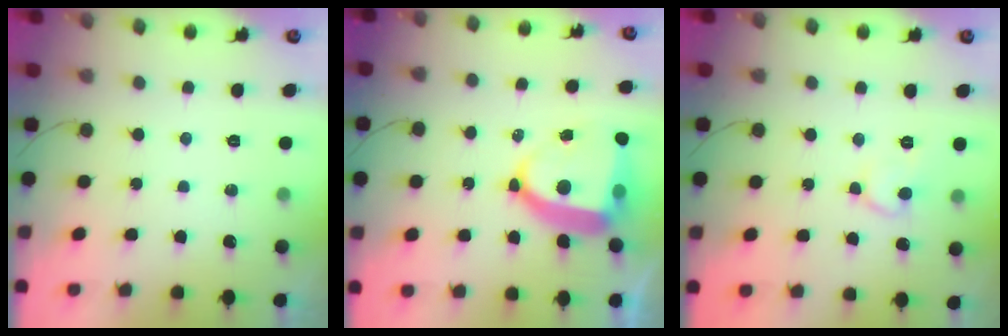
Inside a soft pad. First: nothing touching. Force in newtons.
{"total": 14.4, "press": 14.3, "slide": 1.4}
{"total": 7.7, "press": 7.7, "slide": 0.6}